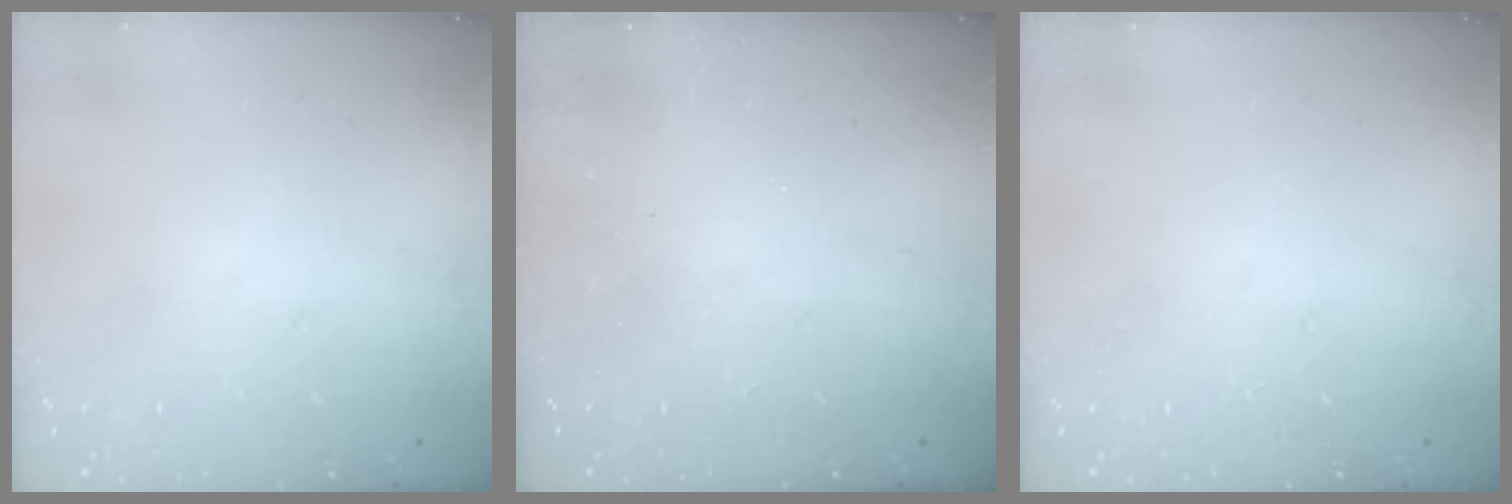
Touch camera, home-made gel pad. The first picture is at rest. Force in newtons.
{"total": 2.6, "press": 2.4, "slide": 0.8}
{"total": 0.0}